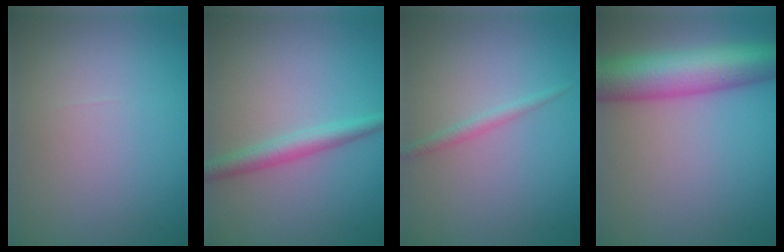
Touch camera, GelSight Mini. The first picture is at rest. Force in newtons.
{"total": 2.7, "press": 2.6, "slide": 0.1}
{"total": 1.2, "press": 1.2, "slide": 0.0}
{"total": 10.0, "press": 10.0, "slide": 0.4}